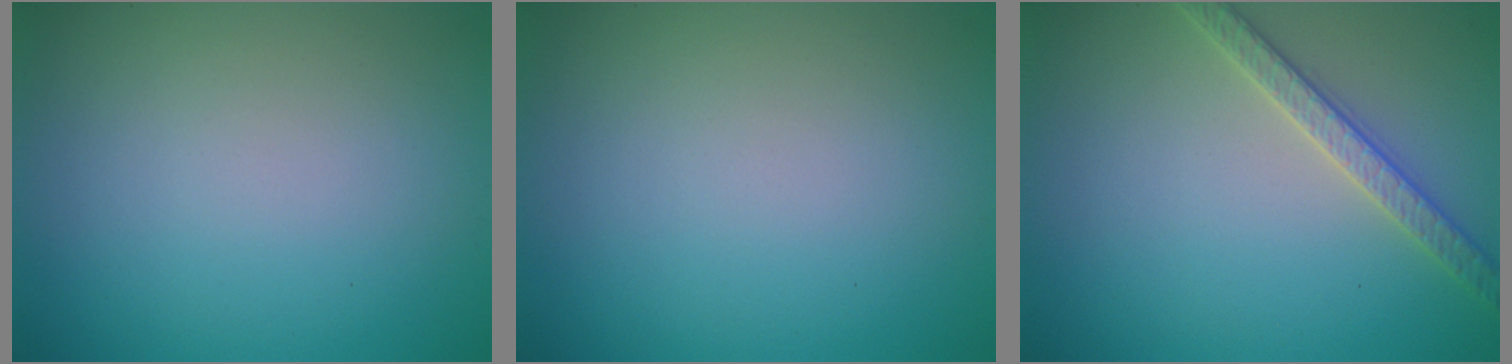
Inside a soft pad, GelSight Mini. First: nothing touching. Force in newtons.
{"total": 0.0}
{"total": 2.7, "press": 2.7, "slide": 0.1}